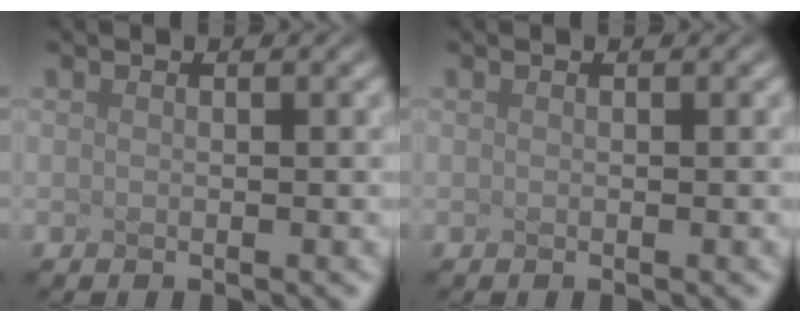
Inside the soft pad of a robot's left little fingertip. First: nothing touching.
{"total": 0.0}